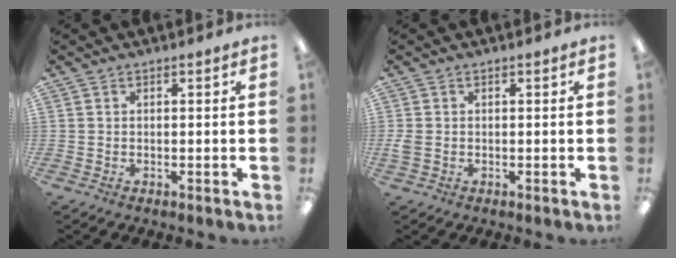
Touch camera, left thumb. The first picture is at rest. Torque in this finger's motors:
{"motor_torque": [-0.15, 0.17, 0.03, -0.04, 0.00]}